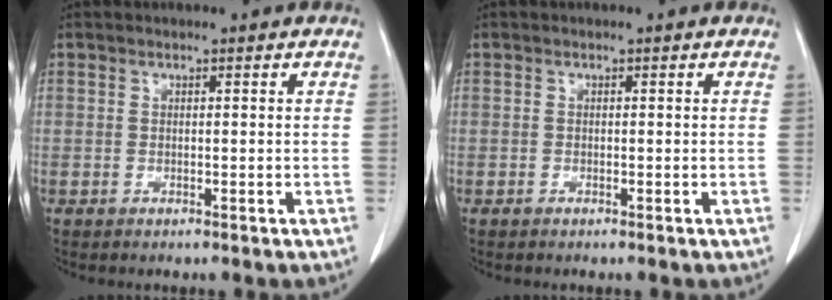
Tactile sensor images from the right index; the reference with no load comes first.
{"total": 0.0}